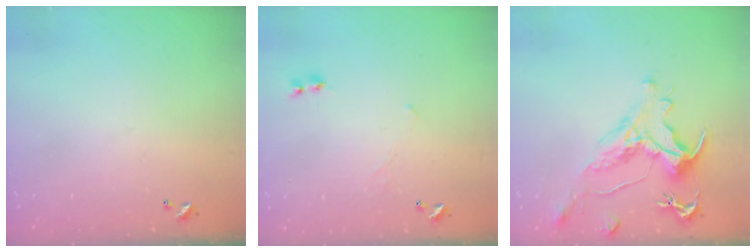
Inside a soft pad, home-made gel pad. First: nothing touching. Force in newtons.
{"total": 2.3, "press": 2.3, "slide": 0.2}
{"total": 1.3, "press": 0.1, "slide": 1.3}